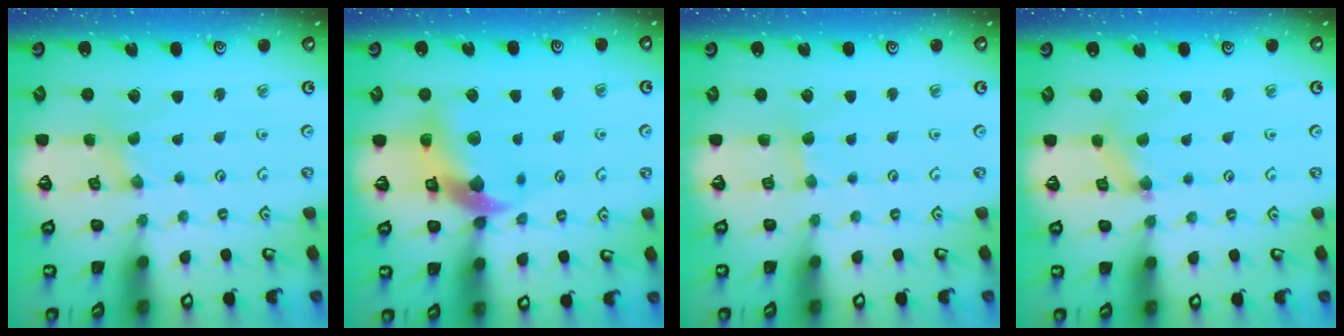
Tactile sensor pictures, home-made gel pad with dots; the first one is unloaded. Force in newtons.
{"total": 11.5, "press": 11.4, "slide": 1.7}
{"total": 2.1, "press": 2.0, "slide": 0.3}
{"total": 2.0, "press": 2.0, "slide": 0.2}